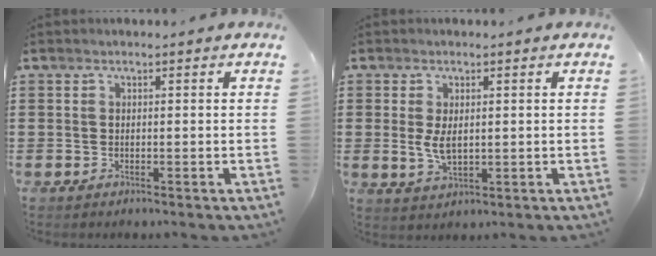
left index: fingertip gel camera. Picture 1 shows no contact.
{"total": 3.9, "force": [0.3, 1.9, 3.4], "torque": [-0.082, -0.002, 0.000]}